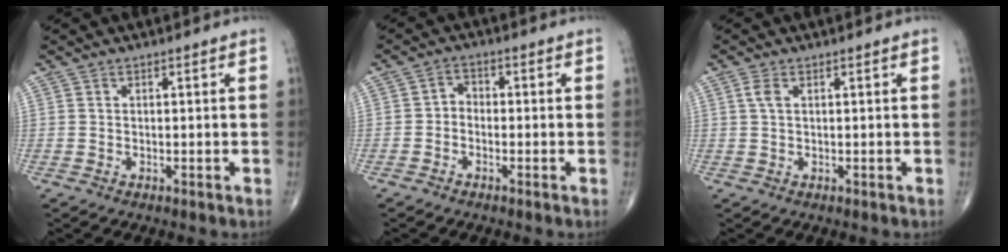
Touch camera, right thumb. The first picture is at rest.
{"total": 2.6, "force": [-1.0, 1.9, 1.3], "torque": [-0.006, 0.017, -0.031]}
{"total": 1.8, "force": [0.6, 0.8, 1.5], "torque": [-0.040, 0.010, 0.014]}